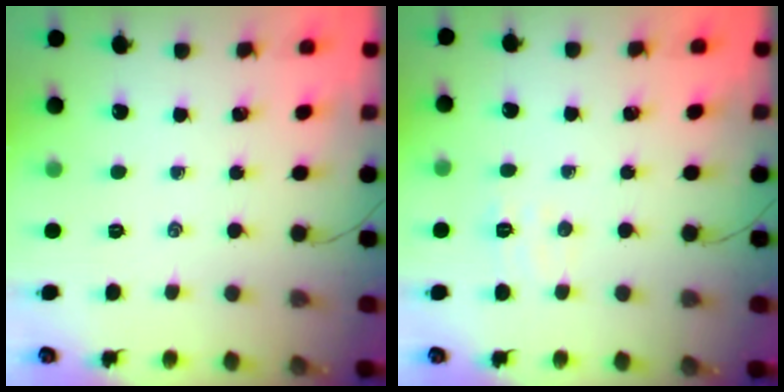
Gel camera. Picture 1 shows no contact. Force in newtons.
{"total": 4.5, "press": 4.4, "slide": 1.2}